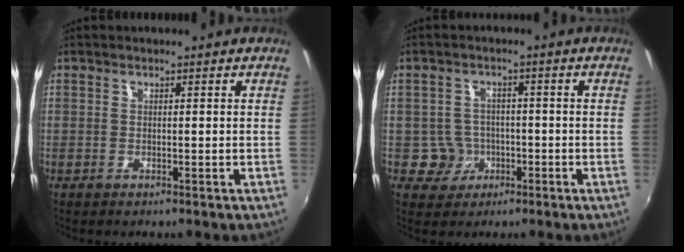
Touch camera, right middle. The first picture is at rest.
{"total": 4.5, "force": [-1.5, 4.2, 0.4], "torque": [-0.017, 0.013, -0.016]}